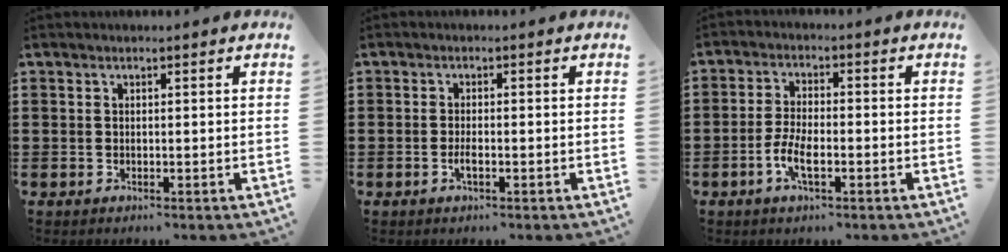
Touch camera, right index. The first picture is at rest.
{"total": 1.5, "force": [-0.5, 0.3, 1.4], "torque": [-0.032, -0.005, -0.010]}
{"total": 4.7, "force": [-1.9, 1.7, 3.9], "torque": [-0.092, -0.003, -0.042]}